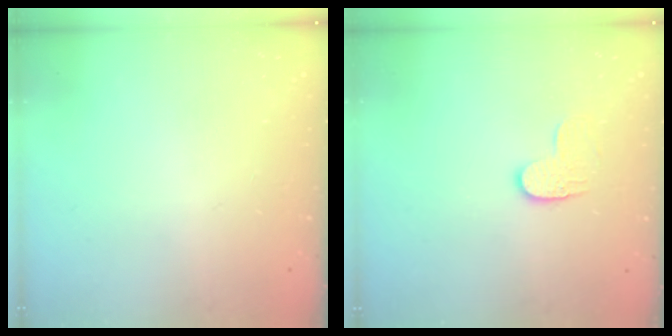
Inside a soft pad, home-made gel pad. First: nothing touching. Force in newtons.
{"total": 5.7, "press": 5.7, "slide": 0.5}